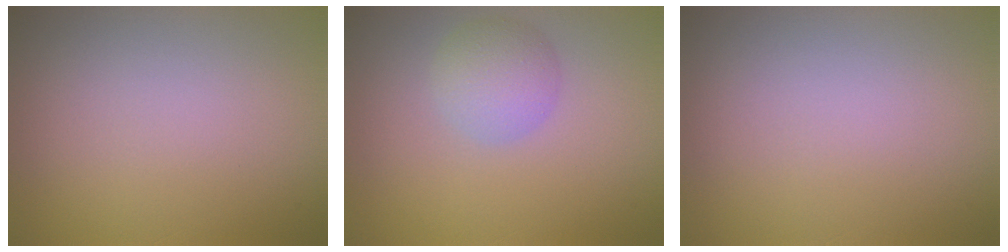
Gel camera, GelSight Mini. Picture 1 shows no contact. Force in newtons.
{"total": 2.9, "press": 2.9, "slide": 0.1}
{"total": 0.0}